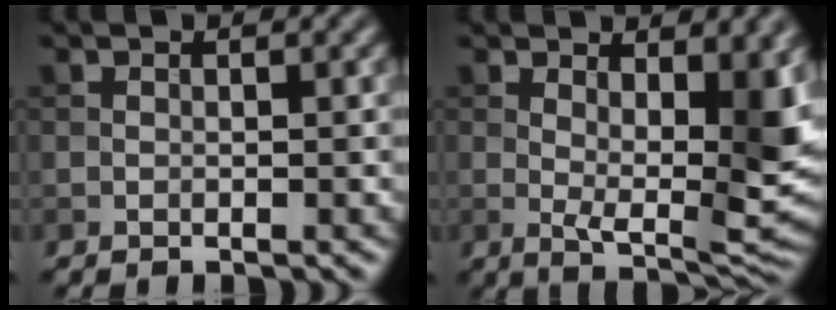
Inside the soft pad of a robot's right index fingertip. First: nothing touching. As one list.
[{"total": 9.3, "force": [1.8, 3.7, 8.4], "torque": [-0.124, -0.017, 0.033]}]